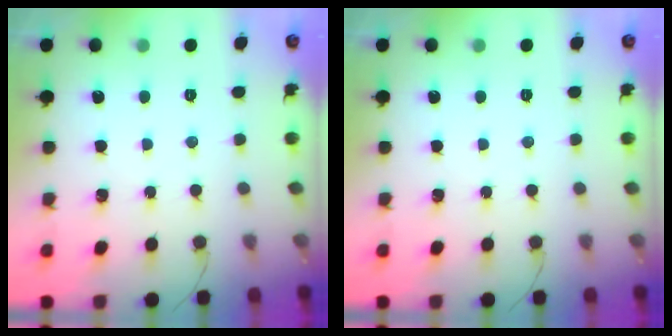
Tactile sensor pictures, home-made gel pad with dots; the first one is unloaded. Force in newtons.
{"total": 0.0}